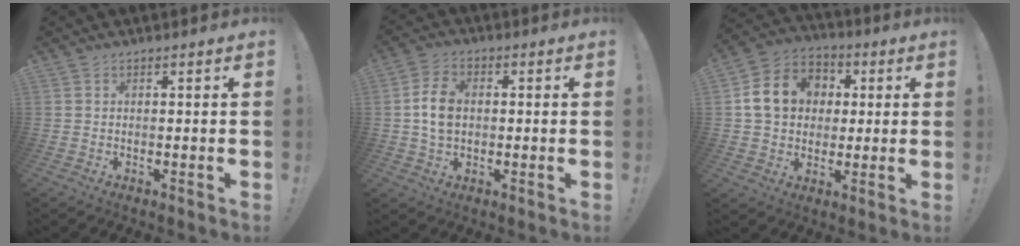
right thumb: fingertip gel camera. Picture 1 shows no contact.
{"total": 8.3, "force": [0.2, 5.9, 5.9], "torque": [-0.100, 0.004, 0.004]}
{"total": 14.3, "force": [2.3, 12.2, 7.1], "torque": [-0.106, 0.009, 0.053]}